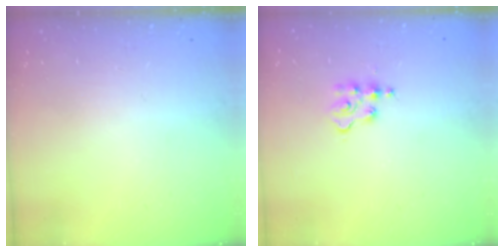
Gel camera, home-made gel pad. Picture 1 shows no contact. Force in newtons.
{"total": 3.9, "press": 3.8, "slide": 0.5}